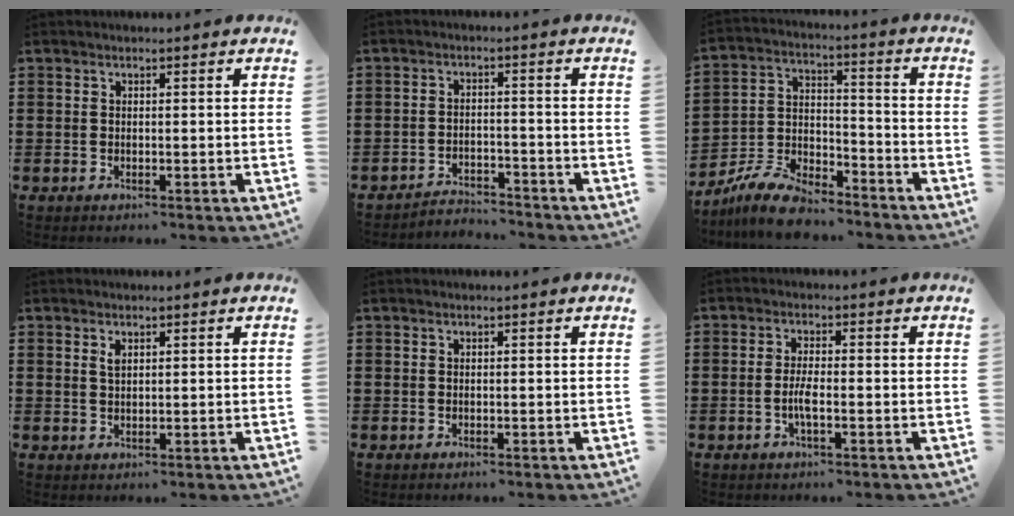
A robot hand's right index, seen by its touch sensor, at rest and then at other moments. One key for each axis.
{"total": 3.3, "fx": -3.3, "fy": 0.4, "fz": 0.0, "tx": -0.008, "ty": 0.001, "tz": -0.070}
{"total": 8.4, "fx": -7.6, "fy": 2.1, "fz": 2.9, "tx": -0.074, "ty": 0.015, "tz": -0.148}
{"total": 1.3, "fx": 0.7, "fy": 0.6, "fz": 0.9, "tx": -0.020, "ty": 0.004, "tz": 0.012}
{"total": 0.0}
{"total": 3.0, "fx": -0.9, "fy": 0.6, "fz": 2.8, "tx": -0.066, "ty": -0.004, "tz": -0.021}